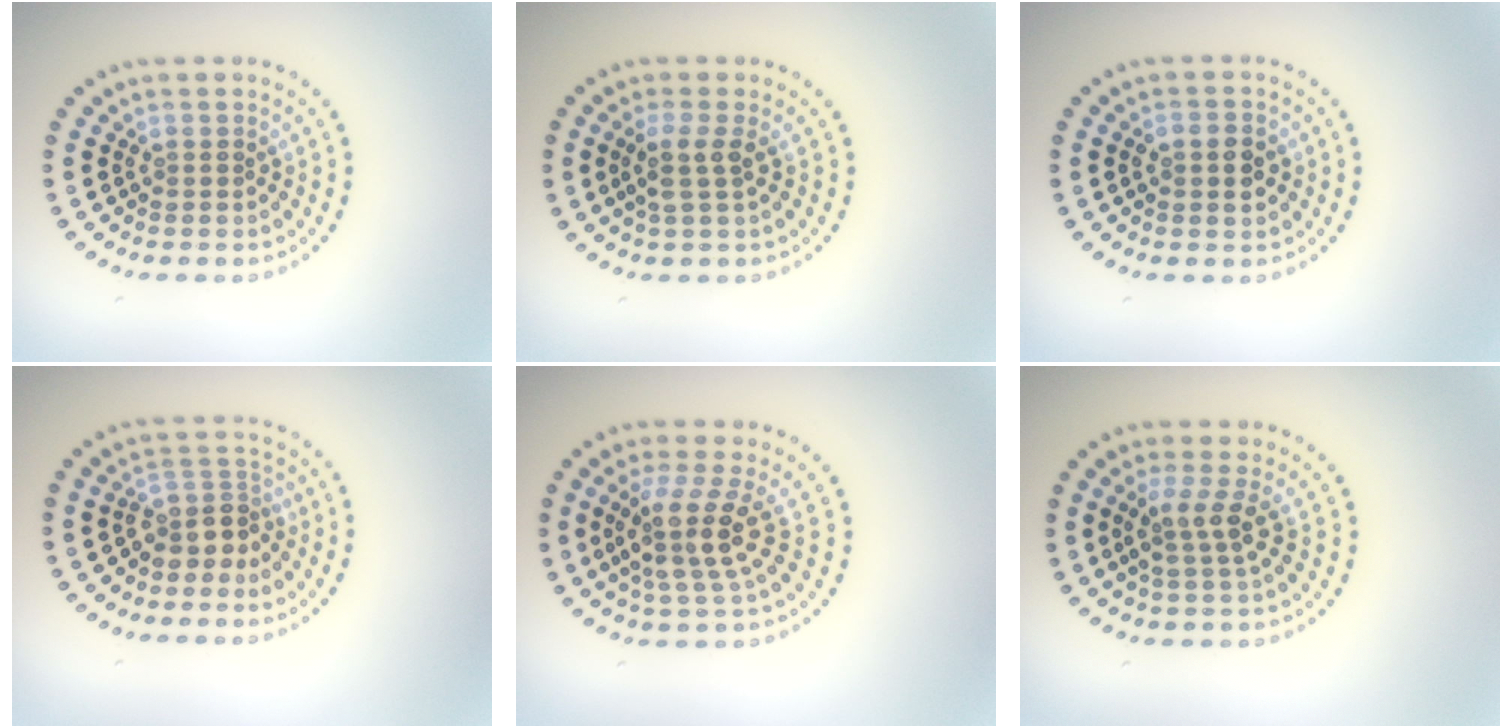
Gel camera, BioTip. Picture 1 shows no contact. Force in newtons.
{"total": 2.2, "press": 1.7, "slide": 1.5}
{"total": 2.8, "press": 2.8, "slide": 0.1}
{"total": 3.0, "press": 2.2, "slide": 2.0}
{"total": 4.0, "press": 3.1, "slide": 2.5}
{"total": 2.6, "press": 2.0, "slide": 1.7}